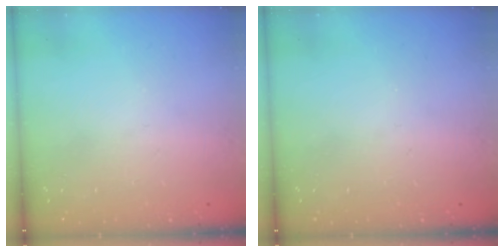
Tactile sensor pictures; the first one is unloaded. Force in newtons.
{"total": 0.0}